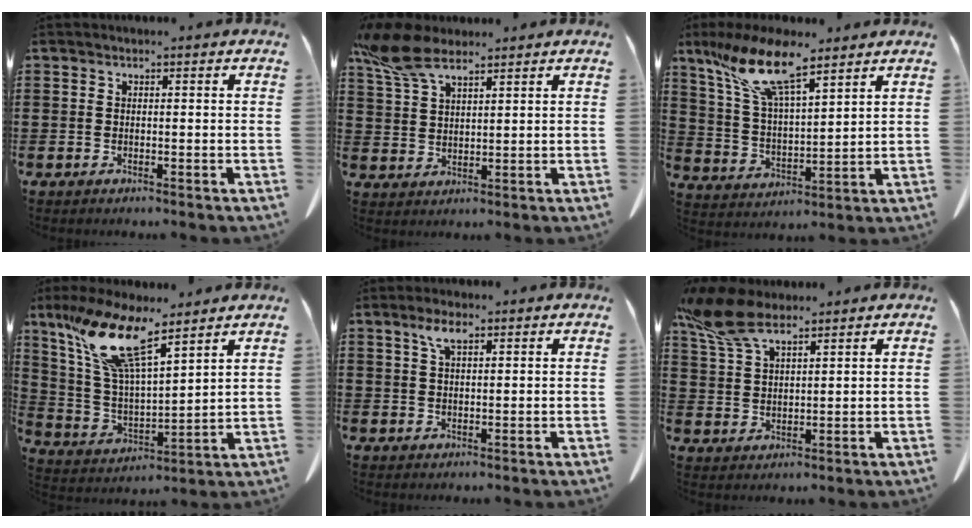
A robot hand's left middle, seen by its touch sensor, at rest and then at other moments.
{"total": 8.3, "force": [5.8, 3.2, 4.9], "torque": [-0.119, -0.008, 0.109]}
{"total": 12.6, "force": [8.8, 3.3, 8.4], "torque": [-0.199, -0.023, 0.153]}
{"total": 13.6, "force": [9.1, 3.3, 9.6], "torque": [-0.229, -0.031, 0.156]}
{"total": 3.5, "force": [2.0, 1.1, 2.7], "torque": [-0.061, 0.006, 0.034]}
{"total": 9.4, "force": [6.7, 3.7, 5.6], "torque": [-0.134, -0.009, 0.125]}